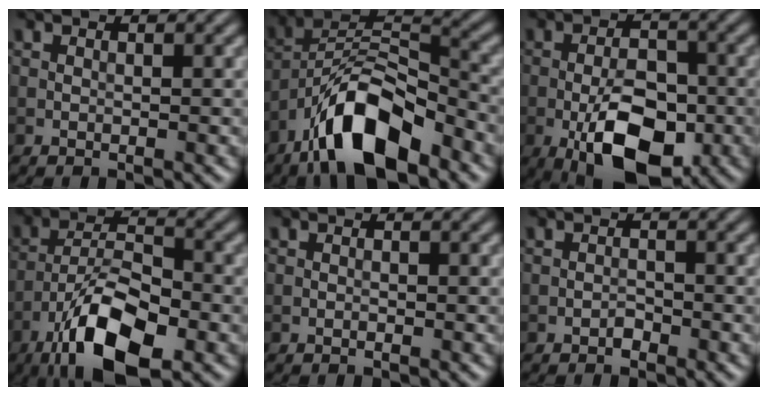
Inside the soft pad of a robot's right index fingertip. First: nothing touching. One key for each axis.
{"total": 10.4, "fx": -6.5, "fy": 3.7, "fz": 7.2, "tx": -0.123, "ty": 0.012, "tz": -0.125}
{"total": 8.4, "fx": -3.4, "fy": 4.0, "fz": 6.5, "tx": -0.117, "ty": -0.004, "tz": -0.064}
{"total": 10.4, "fx": -5.6, "fy": 3.8, "fz": 7.9, "tx": -0.146, "ty": 0.005, "tz": -0.103}
{"total": 0.0}
{"total": 0.8, "fx": -0.6, "fy": 0.4, "fz": 0.3, "tx": -0.002, "ty": 0.000, "tz": -0.011}